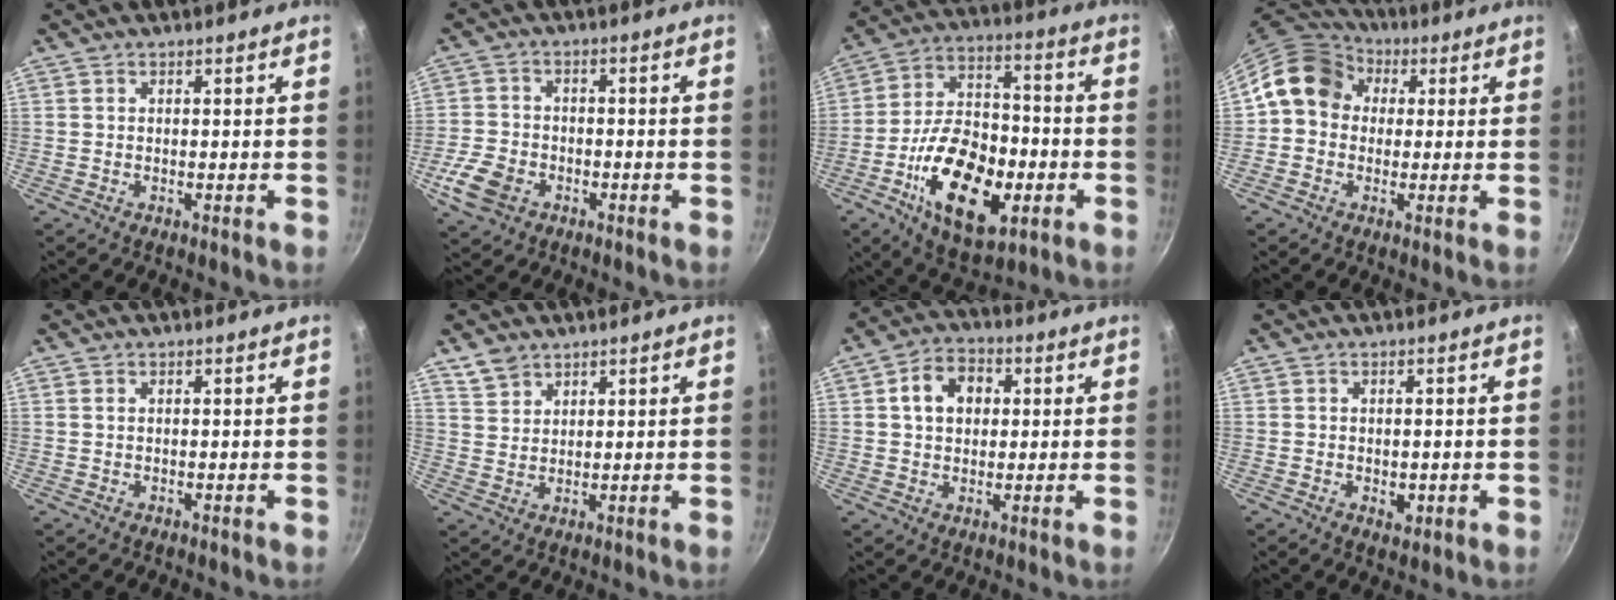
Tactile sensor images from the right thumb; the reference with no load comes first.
{"total": 7.9, "force": [-3.3, 5.8, 4.1], "torque": [-0.079, 0.017, -0.064]}
{"total": 21.8, "force": [-7.0, 11.9, 16.8], "torque": [-0.262, 0.030, -0.118]}
{"total": 12.1, "force": [2.0, 10.2, 6.1], "torque": [-0.075, 0.026, 0.011]}
{"total": 0.0}
{"total": 4.4, "force": [3.3, 2.5, 1.3], "torque": [-0.014, -0.004, 0.069]}
{"total": 8.3, "force": [1.8, 6.3, 5.0], "torque": [-0.056, 0.012, 0.022]}
{"total": 2.6, "force": [-0.6, 1.8, 1.8], "torque": [-0.021, -0.003, -0.006]}